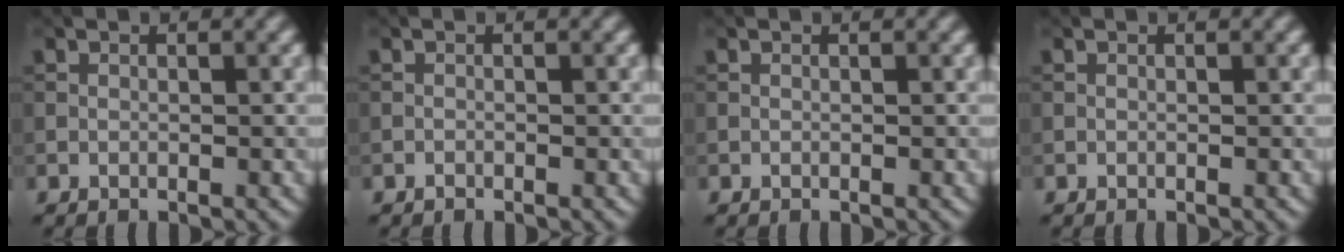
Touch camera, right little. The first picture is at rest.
{"total": 0.0}
{"total": 0.0}
{"total": 0.0}